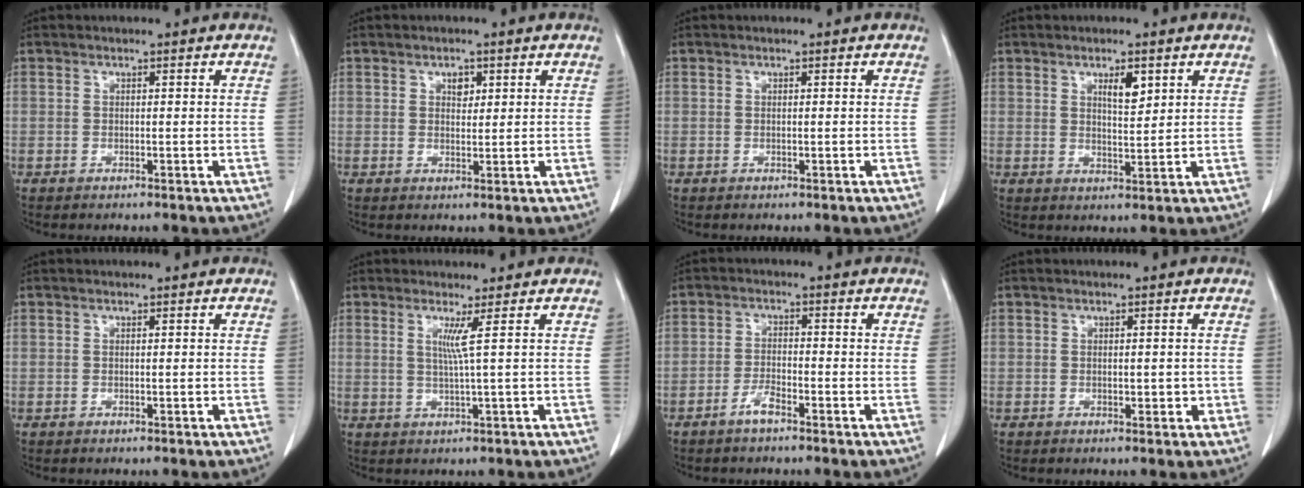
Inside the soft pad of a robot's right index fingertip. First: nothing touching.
{"total": 1.9, "force": [0.9, 1.2, 1.2], "torque": [-0.017, 0.000, 0.013]}
{"total": 0.0}
{"total": 3.7, "force": [1.9, 1.0, 3.0], "torque": [-0.052, -0.003, 0.033]}
{"total": 0.0}
{"total": 2.6, "force": [0.8, -1.2, 2.1], "torque": [-0.044, -0.009, 0.019]}
{"total": 2.8, "force": [-2.1, 0.5, 1.8], "torque": [-0.036, 0.002, -0.044]}
{"total": 1.7, "force": [-0.1, 1.0, 1.4], "torque": [-0.017, 0.000, 0.002]}